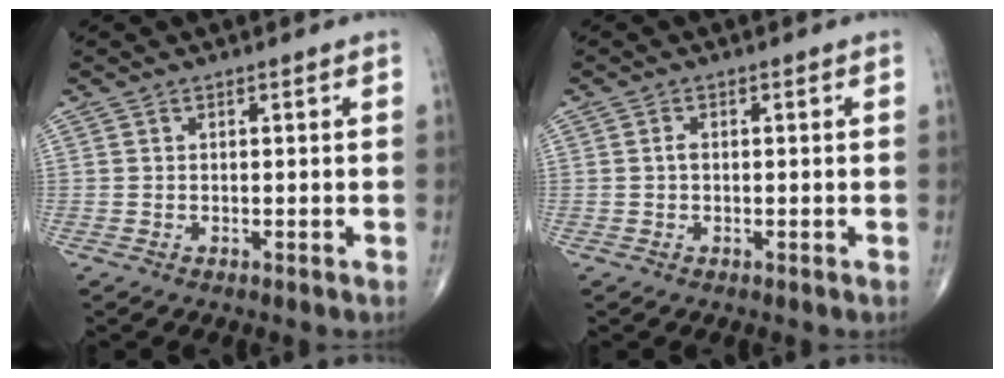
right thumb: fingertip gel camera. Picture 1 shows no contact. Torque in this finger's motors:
{"motor_torque": [-0.10, -0.10, 0.13, -0.01, 0.02]}